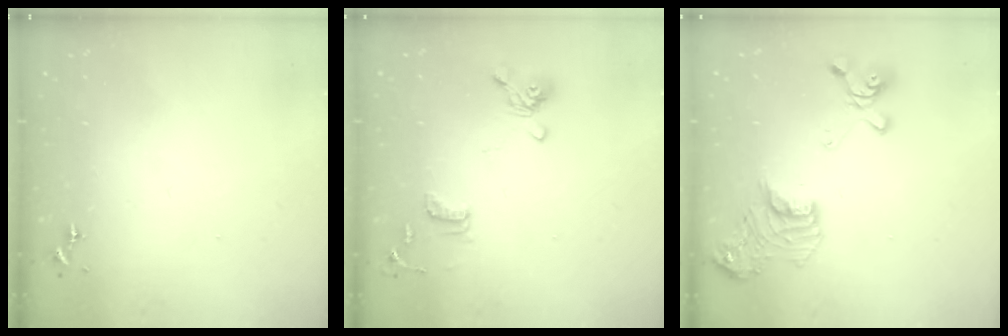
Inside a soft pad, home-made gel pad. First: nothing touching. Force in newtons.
{"total": 12.3, "press": 12.2, "slide": 1.8}
{"total": 18.7, "press": 18.6, "slide": 1.6}